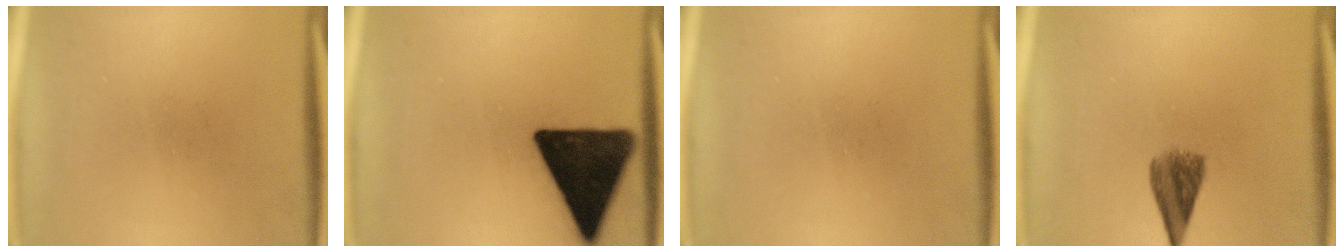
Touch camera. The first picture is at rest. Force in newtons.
{"total": 17.3}
{"total": 0.0}
{"total": 5.0}